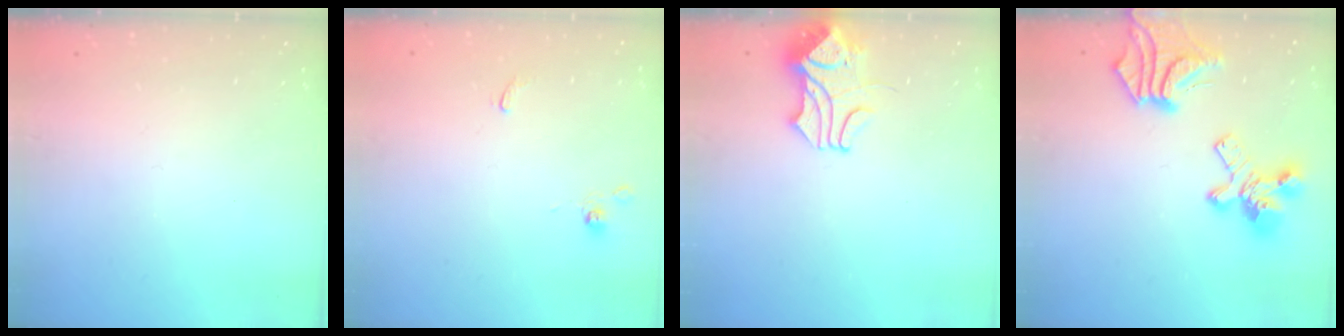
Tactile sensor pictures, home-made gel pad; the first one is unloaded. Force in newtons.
{"total": 1.1, "press": 1.1, "slide": 0.4}
{"total": 1.8, "press": 1.6, "slide": 0.7}
{"total": 9.4, "press": 8.9, "slide": 2.9}